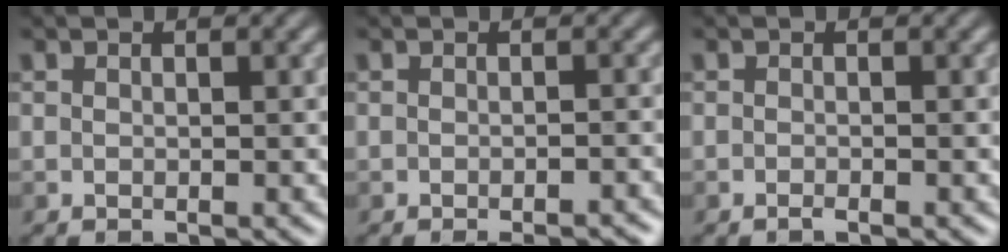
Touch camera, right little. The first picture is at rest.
{"total": 2.9, "force": [-2.2, 0.5, 1.8], "torque": [-0.019, -0.003, -0.028]}
{"total": 0.6, "force": [-0.4, 0.1, 0.4], "torque": [-0.006, -0.001, -0.007]}